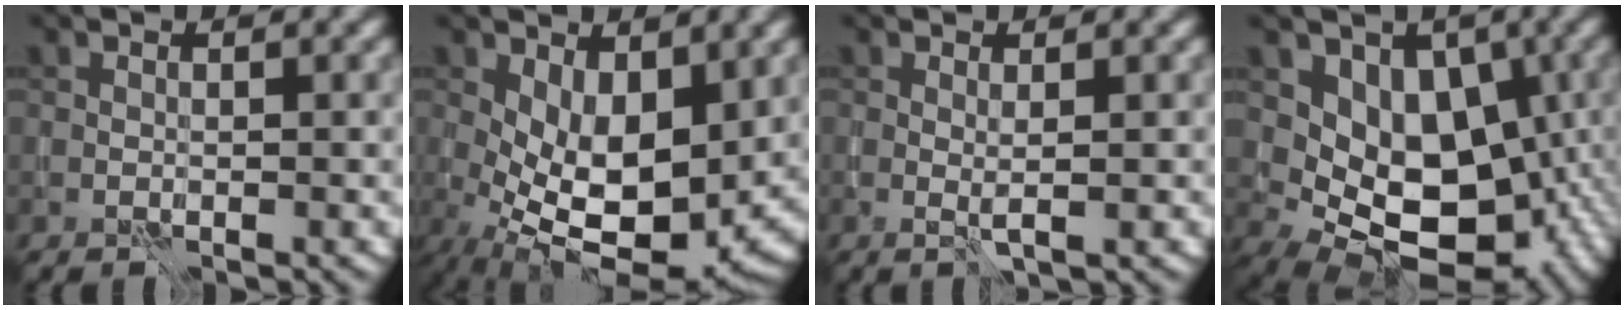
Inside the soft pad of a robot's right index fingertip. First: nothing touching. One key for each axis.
{"total": 9.9, "fx": -0.2, "fy": 4.9, "fz": 8.6, "tx": -0.142, "ty": -0.017, "tz": -0.001}
{"total": 0.8, "fx": 0.2, "fy": -0.3, "fz": 0.7, "tx": -0.012, "ty": -0.002, "tz": 0.003}
{"total": 10.8, "fx": 0.3, "fy": 7.7, "fz": 7.6, "tx": -0.076, "ty": -0.016, "tz": 0.011}